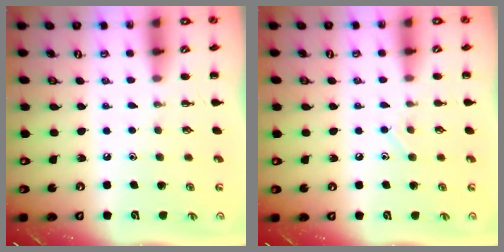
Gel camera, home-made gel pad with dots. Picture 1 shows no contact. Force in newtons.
{"total": 6.0, "press": 5.9, "slide": 1.3}